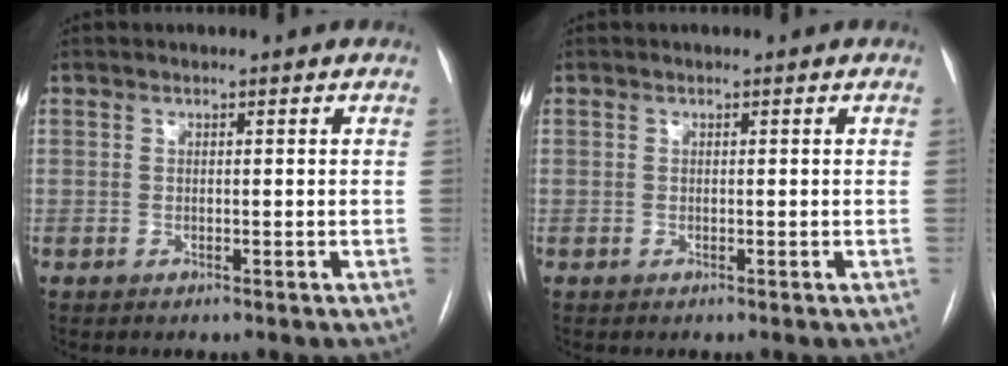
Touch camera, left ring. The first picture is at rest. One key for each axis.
{"total": 0.0}